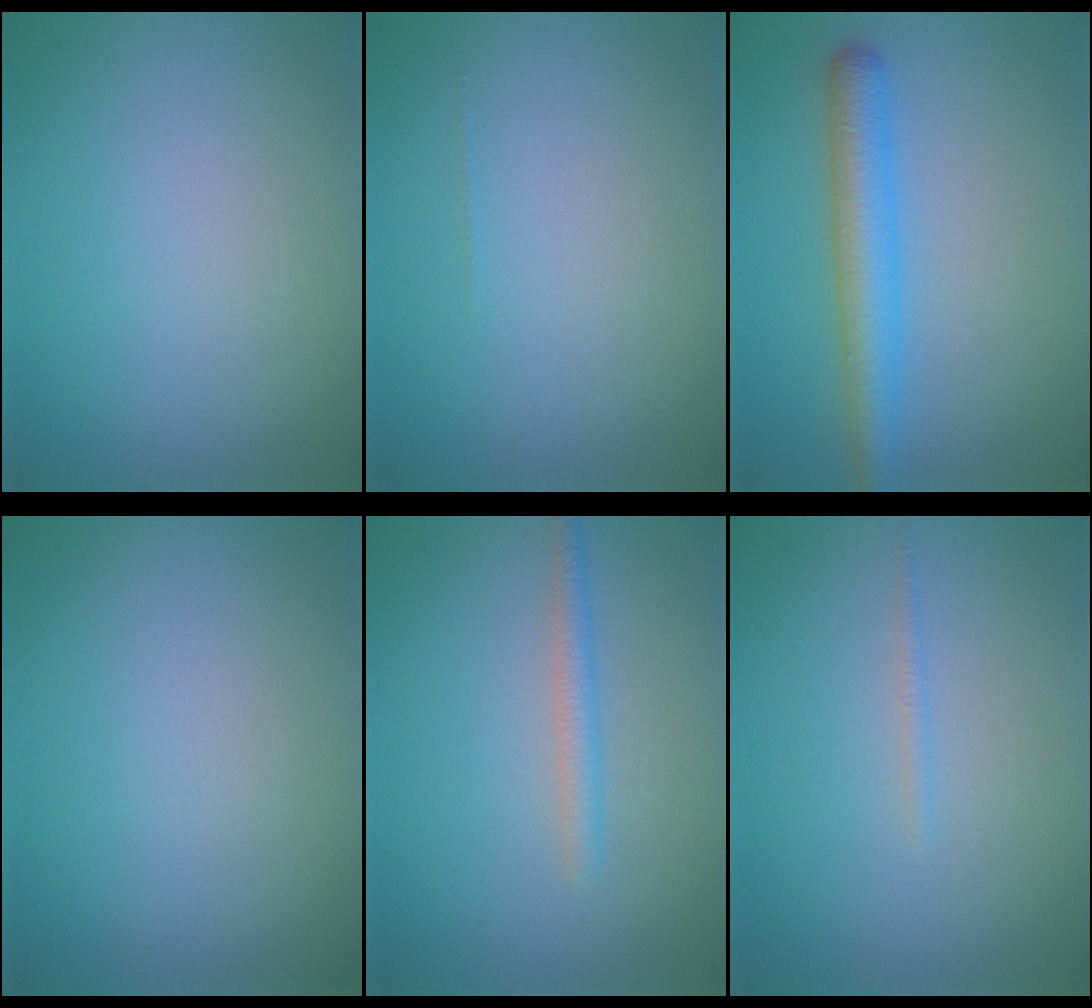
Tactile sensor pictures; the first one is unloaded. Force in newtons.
{"total": 0.0}
{"total": 4.4, "press": 4.4, "slide": 0.1}
{"total": 0.0}
{"total": 1.7, "press": 1.7, "slide": 0.1}
{"total": 0.6, "press": 0.6, "slide": 0.1}